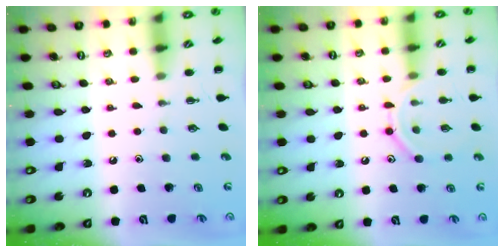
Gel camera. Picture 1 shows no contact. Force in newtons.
{"total": 9.6, "press": 9.5, "slide": 1.4}